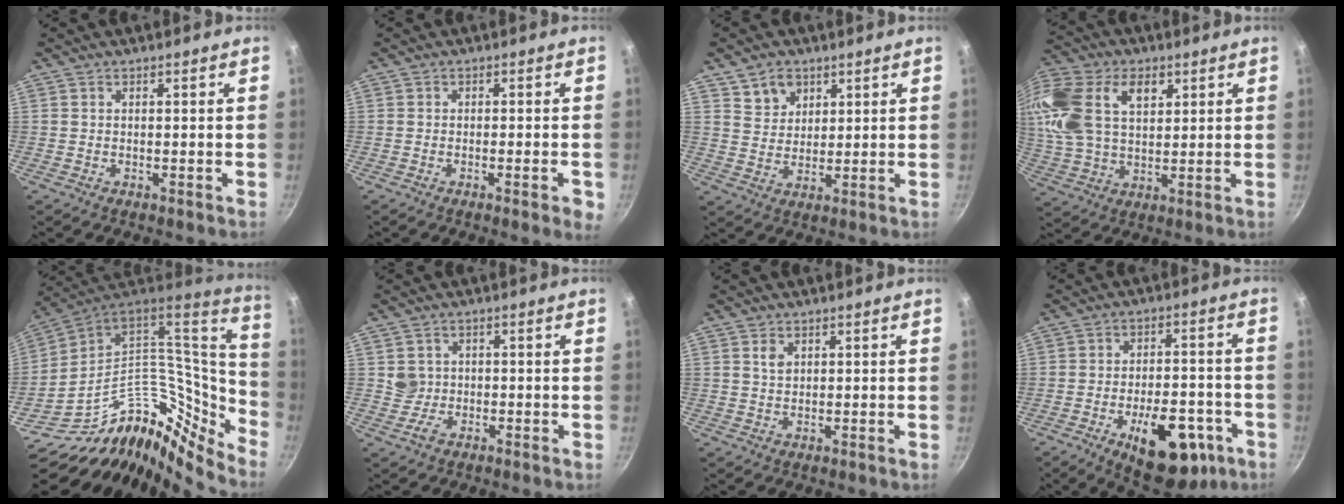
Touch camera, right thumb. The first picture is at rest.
{"total": 3.7, "force": [-1.4, 0.8, 3.3], "torque": [-0.037, 0.003, -0.021]}
{"total": 5.9, "force": [3.3, 4.5, 1.9], "torque": [-0.008, -0.010, 0.063]}
{"total": 19.1, "force": [6.5, 12.2, 13.1], "torque": [-0.271, 0.003, 0.119]}
{"total": 21.7, "force": [-12.7, 12.6, 12.3], "torque": [-0.095, 0.106, -0.226]}
{"total": 2.9, "force": [-0.6, 2.6, 1.0], "torque": [-0.004, 0.002, -0.010]}
{"total": 2.0, "force": [0.8, 1.4, 1.2], "torque": [-0.017, -0.002, 0.015]}
{"total": 17.9, "force": [-7.6, 9.2, 13.3], "torque": [-0.145, 0.034, -0.091]}